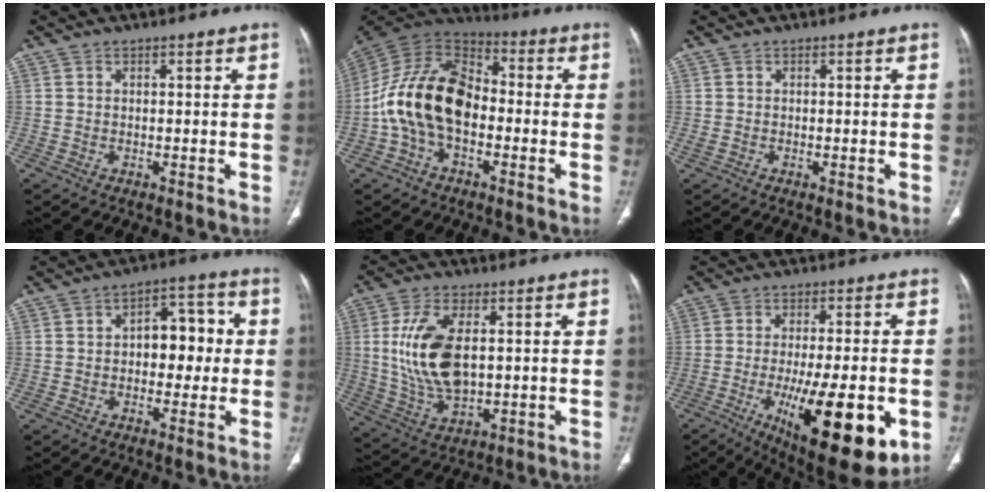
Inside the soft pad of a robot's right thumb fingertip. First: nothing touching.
{"total": 17.4, "force": [-2.9, 11.2, 13.0], "torque": [-0.242, 0.045, -0.060]}
{"total": 1.1, "force": [-0.2, 0.4, 1.0], "torque": [-0.023, -0.003, -0.003]}
{"total": 9.5, "force": [0.4, 5.9, 7.4], "torque": [-0.065, 0.025, 0.001]}
{"total": 13.7, "force": [1.8, 7.3, 11.5], "torque": [-0.231, -0.010, 0.044]}
{"total": 20.9, "force": [-6.4, 6.6, 18.8], "torque": [-0.263, -0.018, -0.078]}